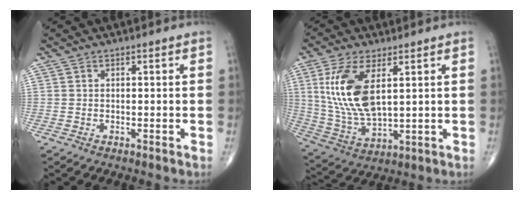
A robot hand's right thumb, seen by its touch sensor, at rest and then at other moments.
{"total": 14.5, "force": [4.1, 6.6, 12.2], "torque": [-0.256, -0.017, 0.092]}